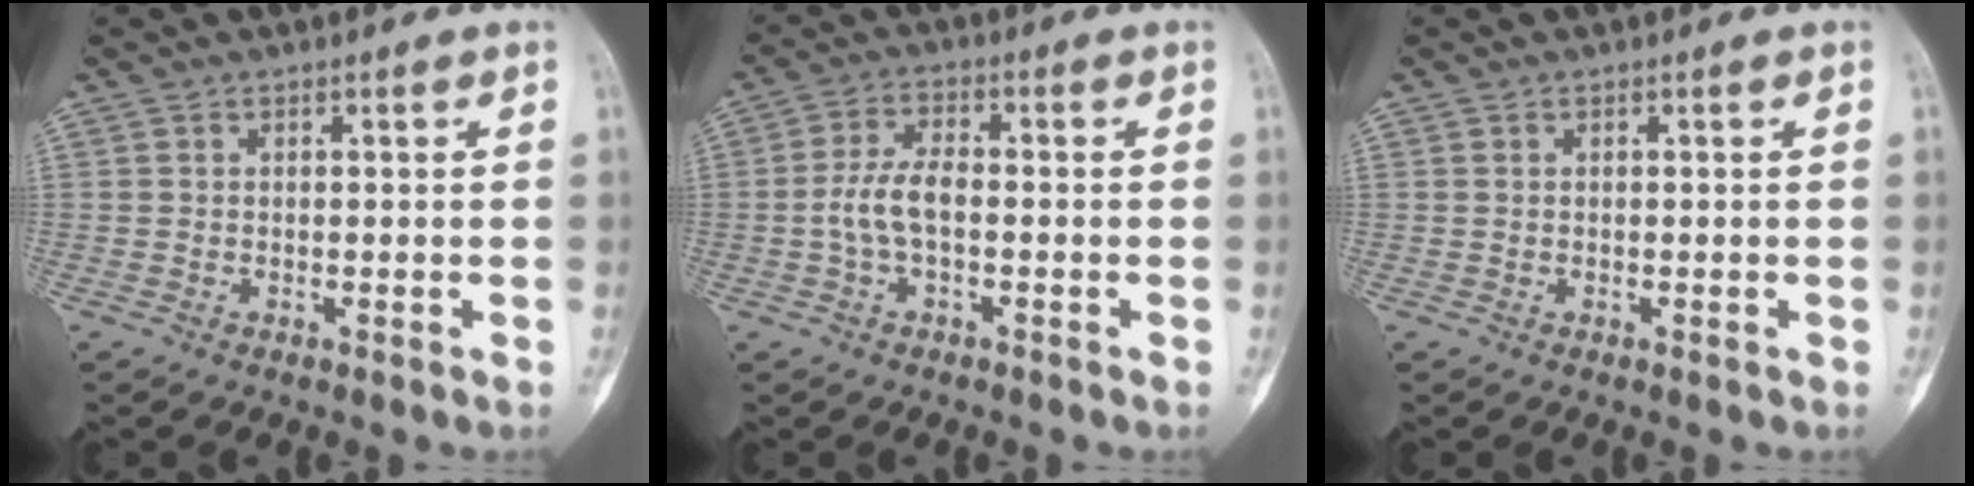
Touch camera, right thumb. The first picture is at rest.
{"total": 6.0, "force": [-1.0, 2.9, 5.2], "torque": [-0.109, 0.021, -0.024]}
{"total": 0.0}